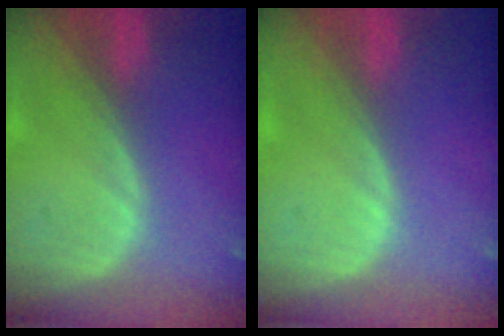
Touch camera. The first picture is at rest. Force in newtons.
{"total": 0.0}